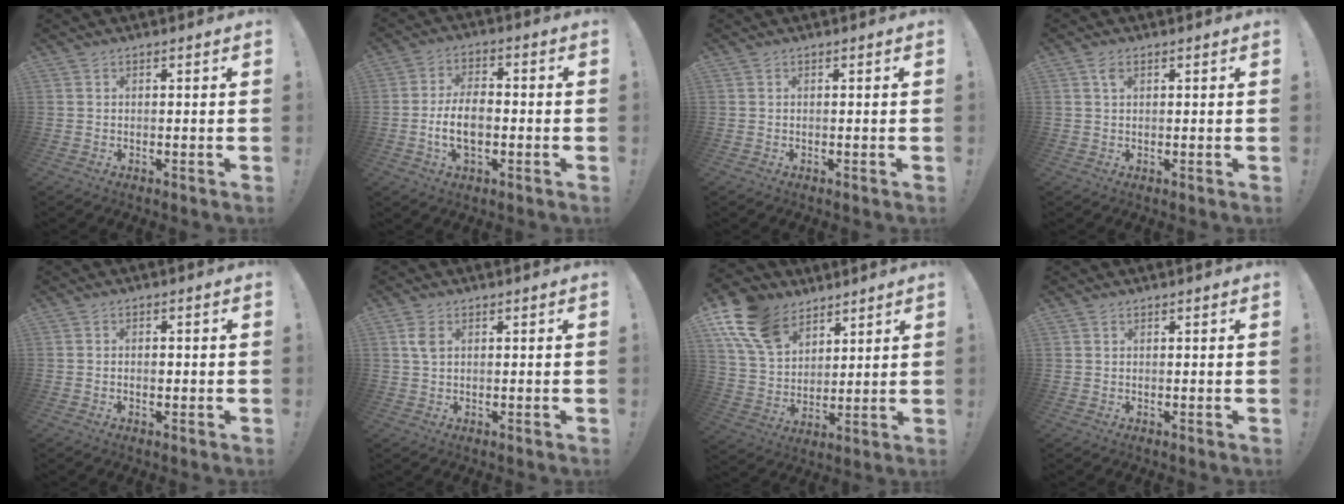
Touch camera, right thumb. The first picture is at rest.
{"total": 9.2, "force": [-2.3, 5.0, 7.4], "torque": [-0.139, 0.007, -0.041]}
{"total": 0.0}
{"total": 2.2, "force": [1.1, 1.2, 1.5], "torque": [-0.017, -0.004, 0.016]}
{"total": 1.4, "force": [-0.6, 0.8, 1.0], "torque": [-0.010, 0.000, -0.013]}
{"total": 3.5, "force": [1.3, 2.0, 2.6], "torque": [-0.048, 0.003, 0.022]}
{"total": 16.6, "force": [10.2, 10.6, 7.7], "torque": [-0.144, -0.051, 0.198]}
{"total": 1.0, "force": [0.7, 0.7, 0.0], "torque": [0.007, -0.004, 0.013]}